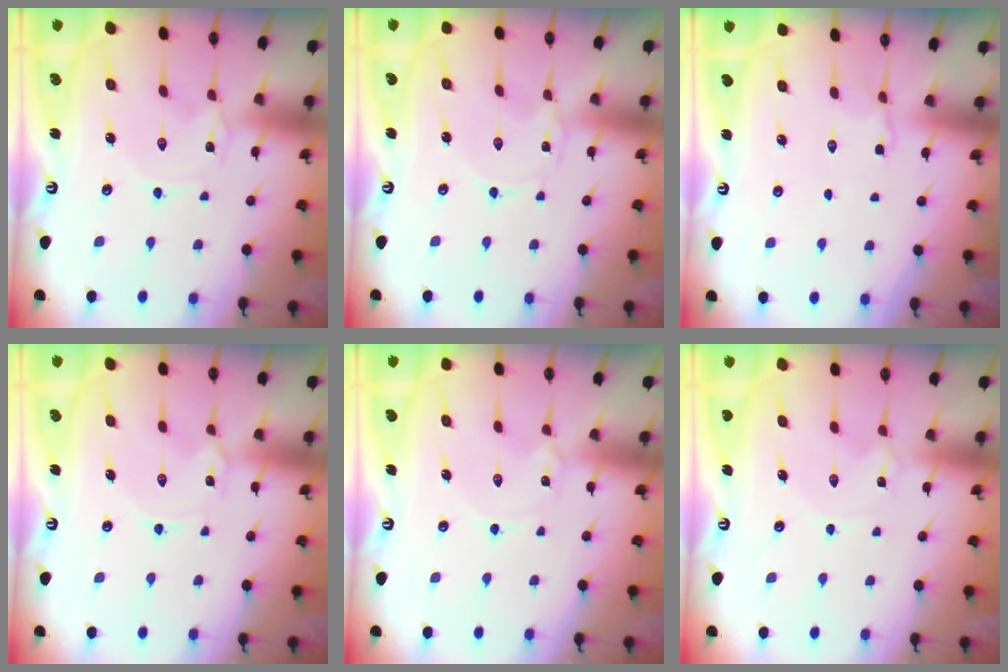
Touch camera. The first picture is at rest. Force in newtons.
{"total": 0.0}
{"total": 3.6, "press": 3.1, "slide": 1.8}
{"total": 1.4, "press": 1.4, "slide": 0.1}
{"total": 1.1, "press": 1.1, "slide": 0.2}
{"total": 0.7, "press": 0.7, "slide": 0.1}